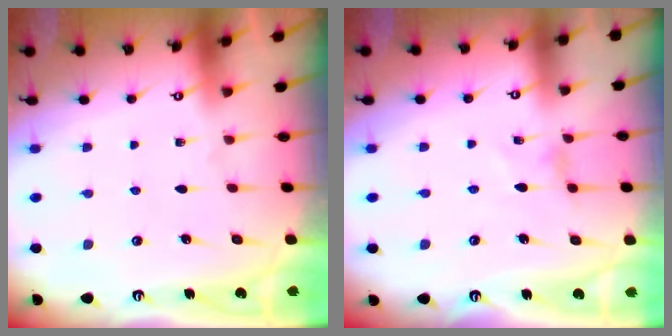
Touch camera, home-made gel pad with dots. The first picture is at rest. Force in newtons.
{"total": 1.3, "press": 1.3, "slide": 0.3}